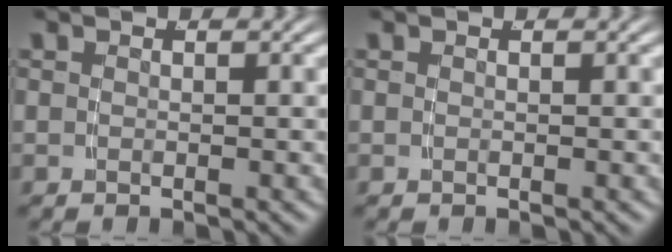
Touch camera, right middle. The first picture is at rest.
{"total": 0.0}